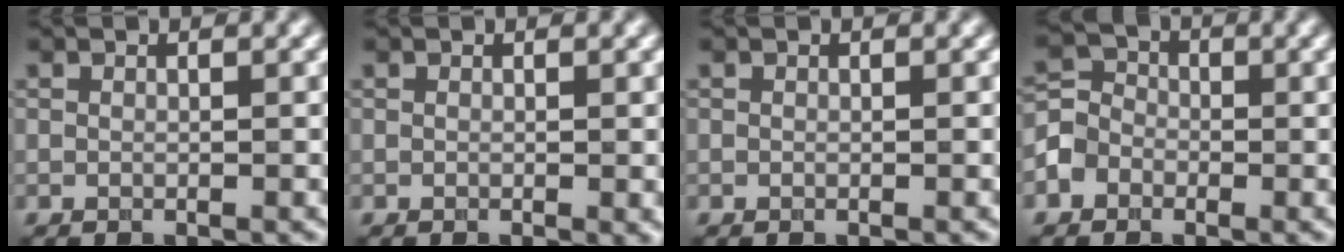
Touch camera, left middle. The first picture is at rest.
{"total": 0.7, "force": [-0.1, 0.1, 0.7], "torque": [-0.009, -0.004, -0.001]}
{"total": 0.0}
{"total": 3.3, "force": [-1.5, 2.8, 0.9], "torque": [-0.005, 0.006, -0.033]}